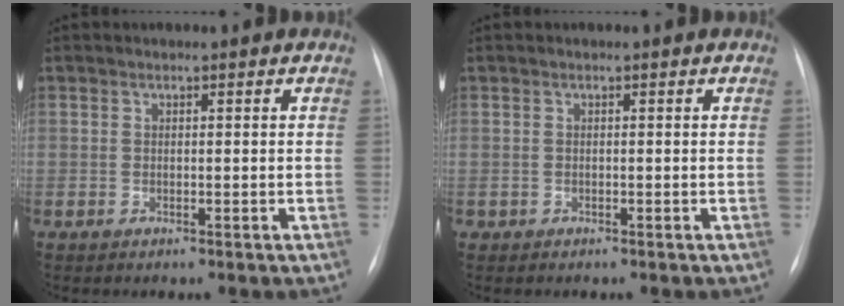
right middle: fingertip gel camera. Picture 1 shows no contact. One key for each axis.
{"total": 0.0}